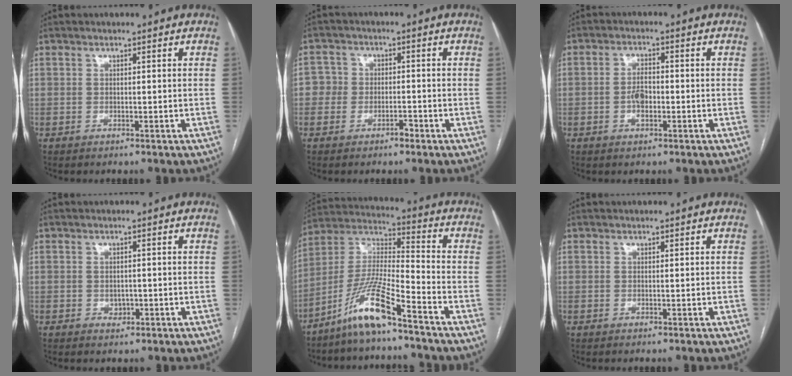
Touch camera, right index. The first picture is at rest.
{"total": 3.6, "force": [-1.5, 3.1, 1.1], "torque": [-0.003, 0.015, -0.032]}
{"total": 3.2, "force": [-0.8, 1.6, 2.7], "torque": [-0.053, 0.004, -0.015]}
{"total": 1.3, "force": [-0.4, 1.1, 0.6], "torque": [-0.009, 0.003, -0.001]}
{"total": 11.7, "force": [-8.1, 0.4, 8.4], "torque": [-0.180, -0.007, -0.161]}
{"total": 0.0}